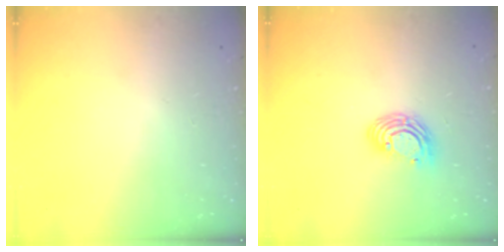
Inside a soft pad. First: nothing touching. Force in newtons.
{"total": 7.9, "press": 7.8, "slide": 1.2}